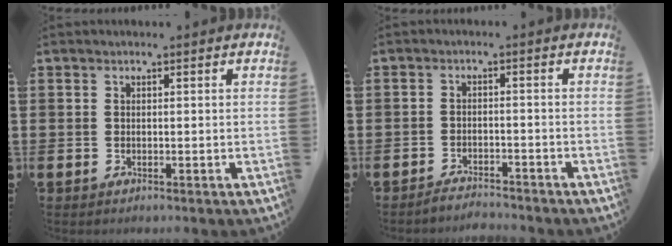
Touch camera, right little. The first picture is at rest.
{"total": 2.3, "force": [-2.3, -0.1, -0.2], "torque": [-0.003, 0.004, -0.049]}